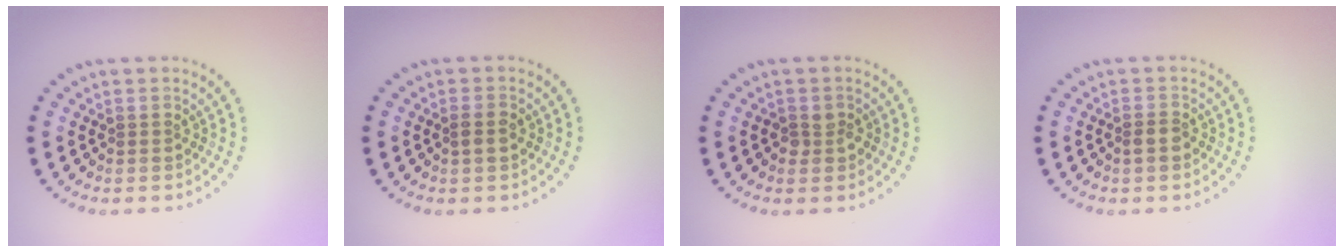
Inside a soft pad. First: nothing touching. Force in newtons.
{"total": 1.5, "press": 1.5, "slide": 0.3}
{"total": 1.3, "press": 1.3, "slide": 0.3}
{"total": 1.4, "press": 1.3, "slide": 0.7}